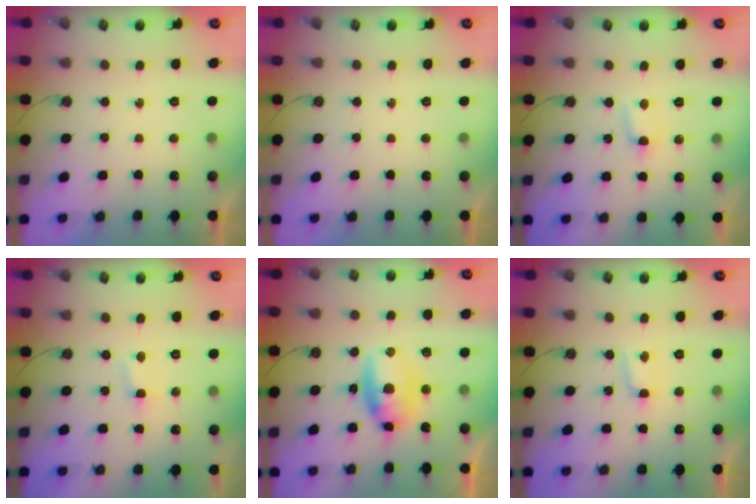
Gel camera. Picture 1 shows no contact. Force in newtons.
{"total": 0.0}
{"total": 3.6, "press": 3.5, "slide": 0.4}
{"total": 1.9, "press": 1.9, "slide": 0.3}
{"total": 15.2, "press": 9.5, "slide": 11.9}
{"total": 2.5, "press": 2.3, "slide": 0.8}